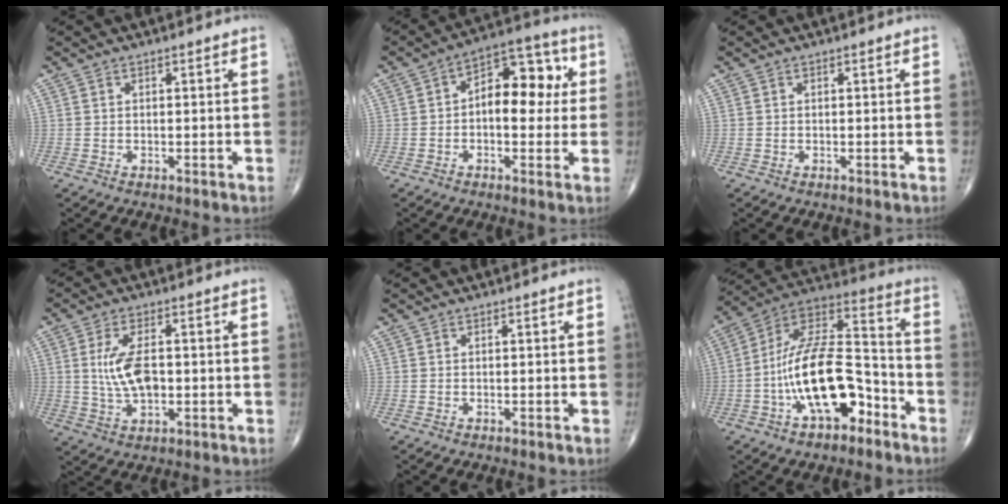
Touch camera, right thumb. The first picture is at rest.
{"total": 12.5, "force": [1.1, 7.3, 10.1], "torque": [-0.107, 0.031, 0.007]}
{"total": 0.0}
{"total": 7.9, "force": [0.3, 3.9, 6.8], "torque": [-0.133, -0.002, 0.010]}
{"total": 0.0}
{"total": 18.8, "force": [-6.9, 9.1, 14.9], "torque": [-0.245, 0.067, -0.120]}